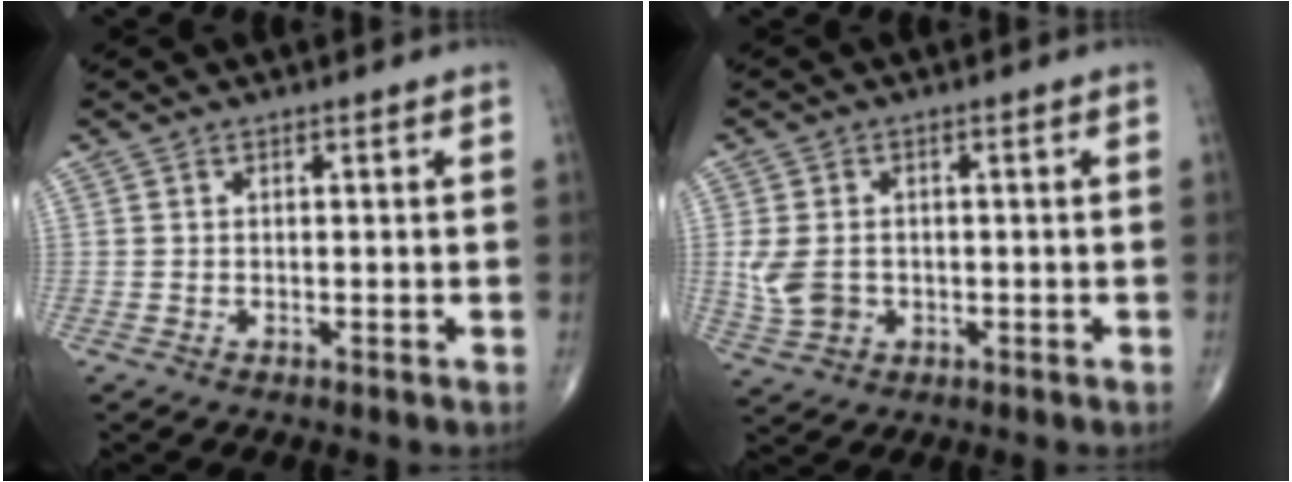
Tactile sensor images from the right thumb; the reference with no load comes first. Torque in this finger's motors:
{"motor_torque": [0.05, 0.23, 0.63, -0.34, 0.09]}